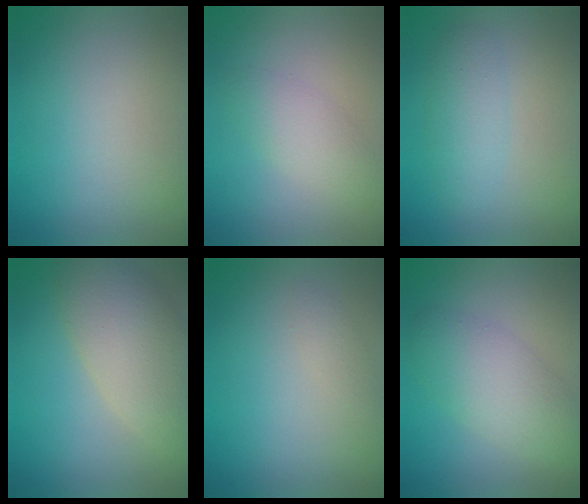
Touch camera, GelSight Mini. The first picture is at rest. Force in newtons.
{"total": 2.4, "press": 2.4, "slide": 0.2}
{"total": 2.5, "press": 2.5, "slide": 0.2}
{"total": 6.9, "press": 6.9, "slide": 0.5}
{"total": 0.9, "press": 0.9, "slide": 0.1}
{"total": 4.9, "press": 4.9, "slide": 0.3}